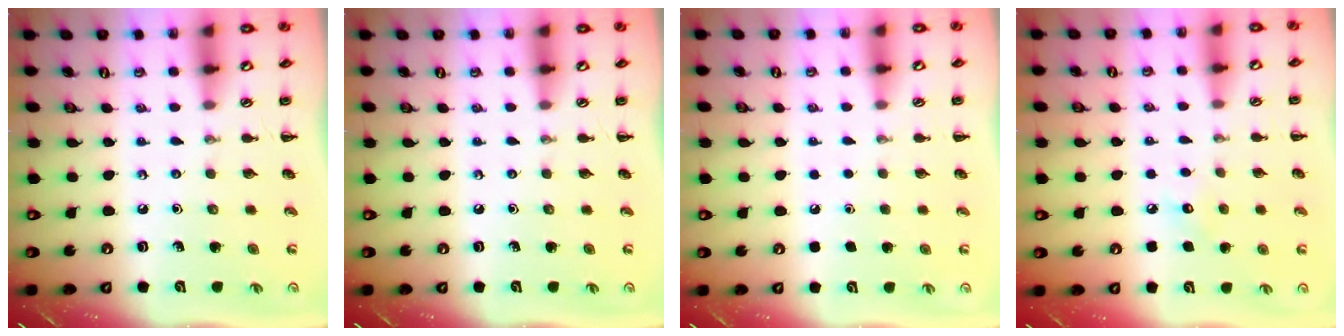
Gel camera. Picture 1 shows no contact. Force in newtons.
{"total": 0.0}
{"total": 1.7, "press": 1.7, "slide": 0.1}
{"total": 5.8, "press": 5.6, "slide": 1.5}